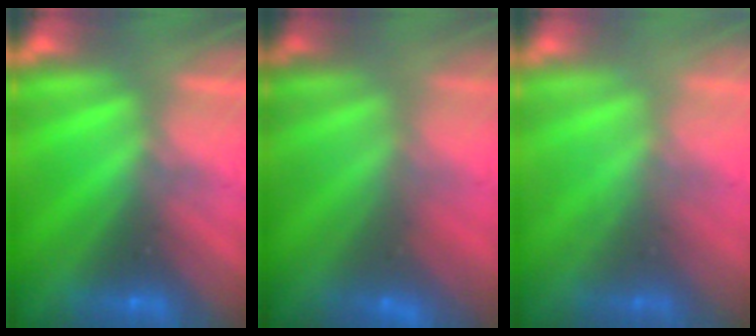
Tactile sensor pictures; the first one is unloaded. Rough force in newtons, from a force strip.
{"total": 2.7}
{"total": 2.2}